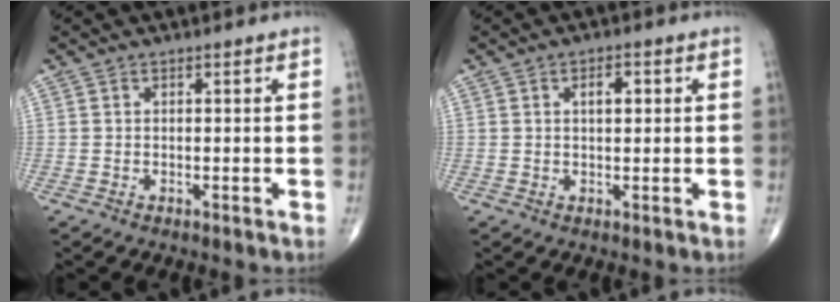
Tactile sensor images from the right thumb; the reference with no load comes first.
{"total": 3.0, "force": [0.9, 1.5, 2.5], "torque": [-0.033, 0.002, 0.011]}